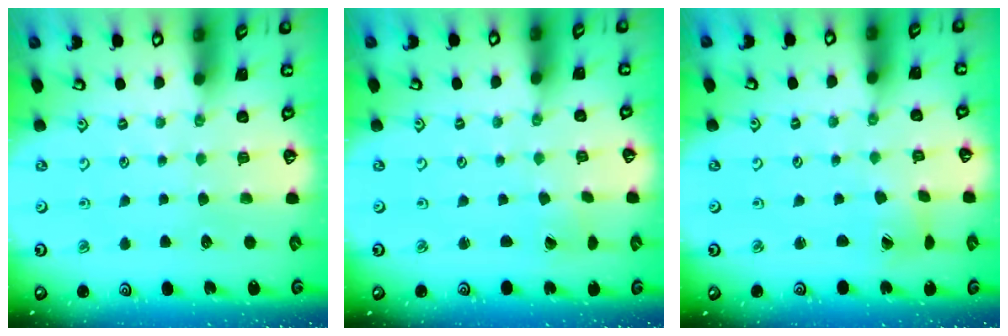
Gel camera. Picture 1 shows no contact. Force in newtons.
{"total": 0.0}
{"total": 2.6, "press": 2.6, "slide": 0.3}